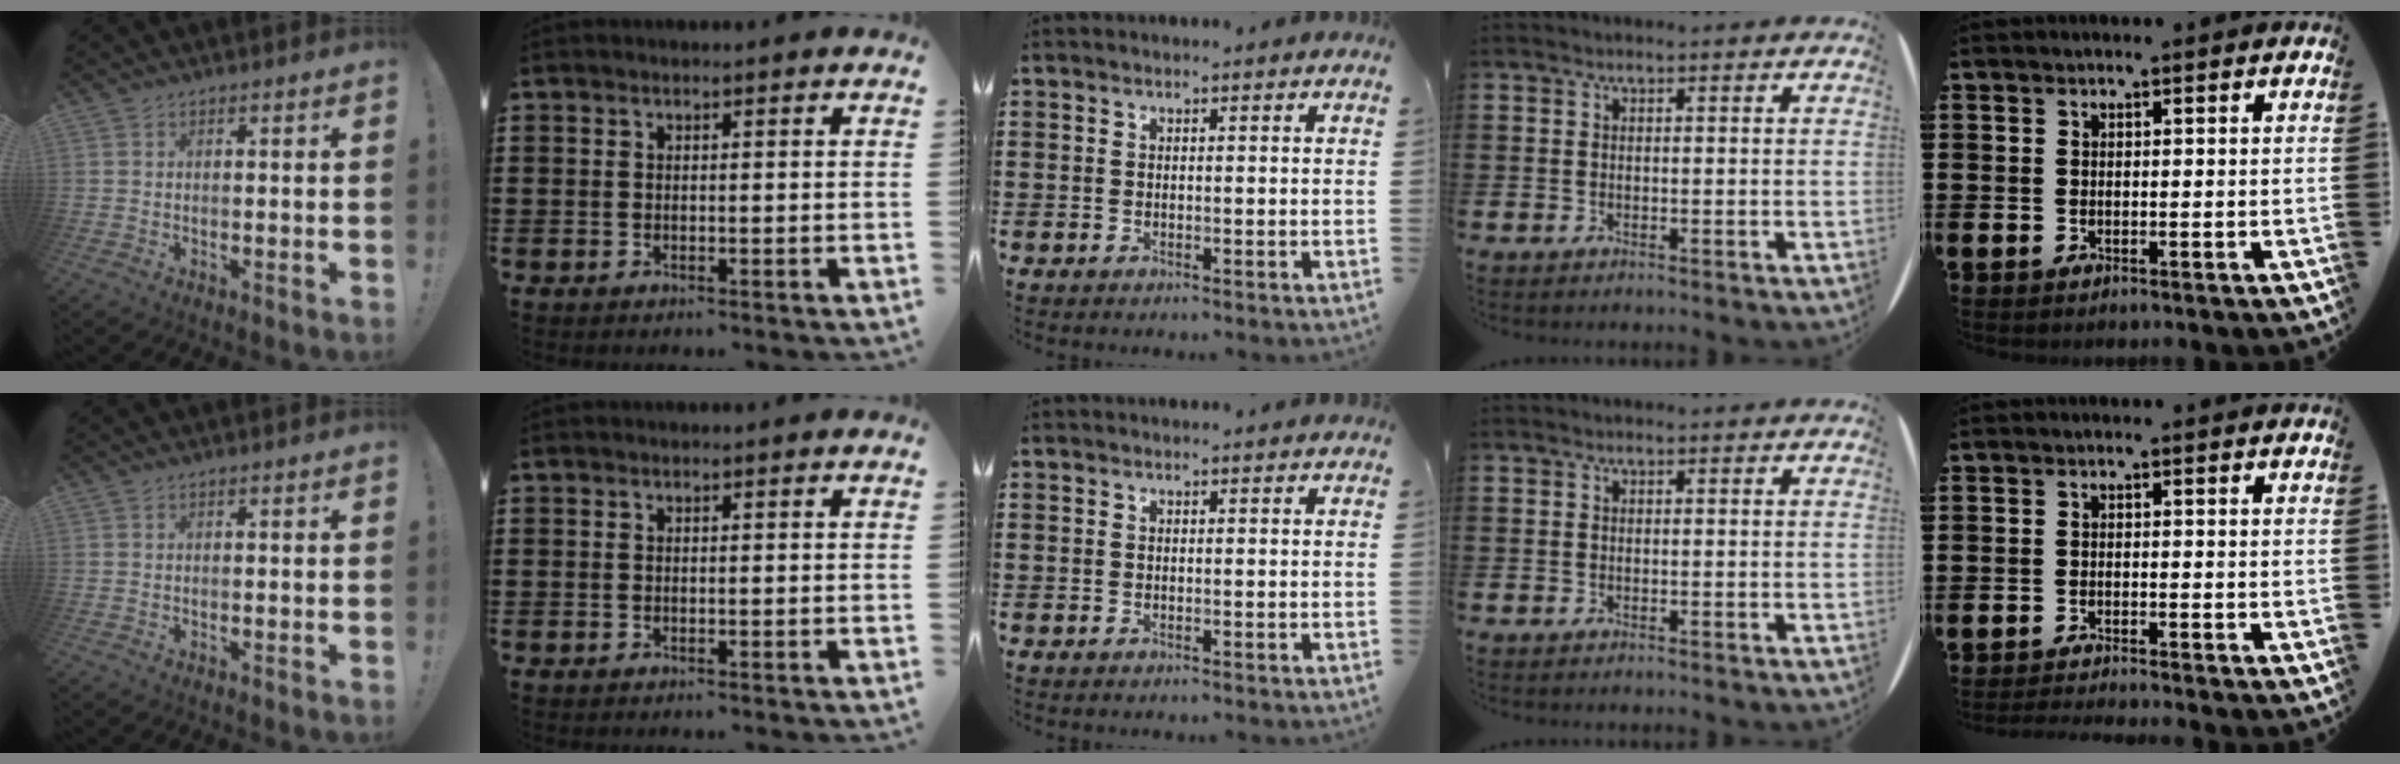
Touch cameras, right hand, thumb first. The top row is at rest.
{"little": {"total": 1.3, "force": [-1.2, -0.2, 0.2], "torque": [-0.003, 0.001, -0.024]}}